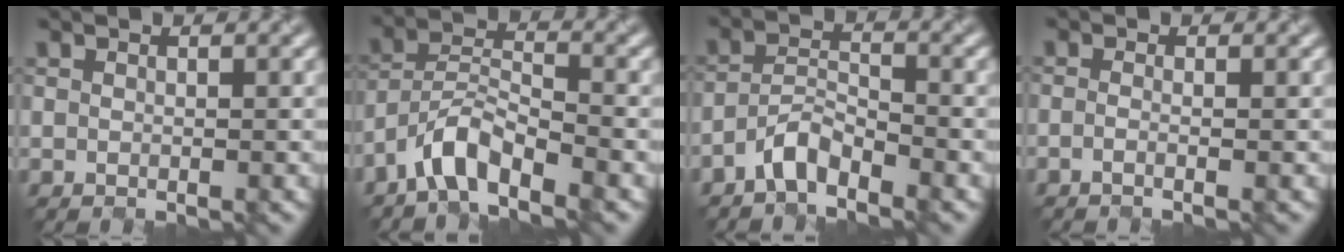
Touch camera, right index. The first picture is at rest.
{"total": 5.0, "force": [-4.0, 1.3, 2.7], "torque": [-0.044, 0.005, -0.081]}
{"total": 3.3, "force": [-2.9, 0.9, 1.4], "torque": [-0.027, 0.009, -0.061]}
{"total": 1.3, "force": [-0.5, 0.6, 1.0], "torque": [0.002, -0.007, -0.025]}